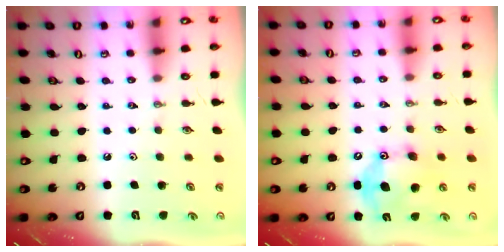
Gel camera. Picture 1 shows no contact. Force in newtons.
{"total": 13.7, "press": 13.7, "slide": 0.2}